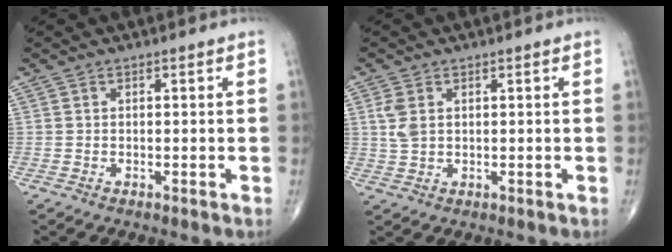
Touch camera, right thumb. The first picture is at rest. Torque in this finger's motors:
{"motor_torque": [0.03, 0.03, 0.47, 0.35, 0.04]}